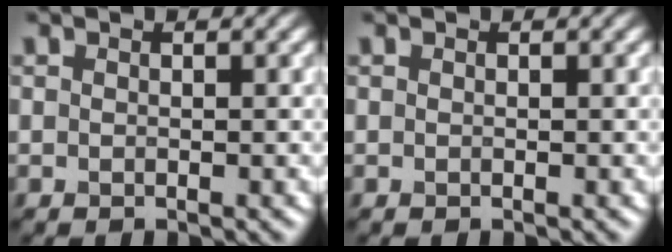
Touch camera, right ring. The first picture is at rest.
{"total": 0.0}